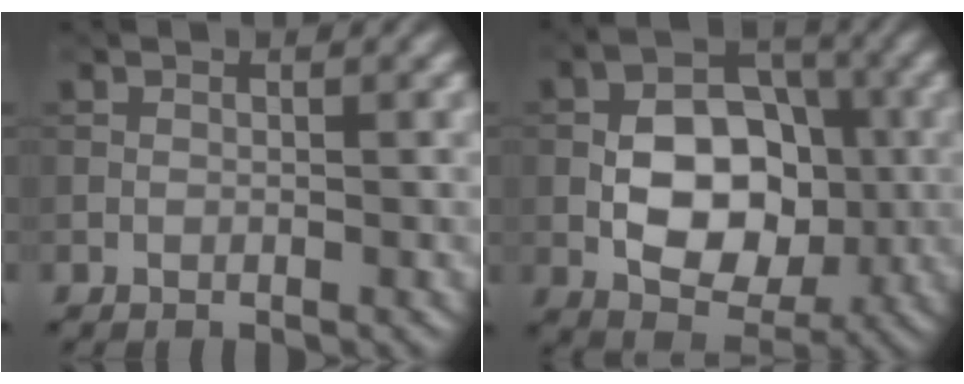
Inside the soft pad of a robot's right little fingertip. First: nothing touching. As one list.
[{"total": 8.8, "force": [-1.5, 5.7, 6.6], "torque": [-0.103, 0.012, -0.031]}]